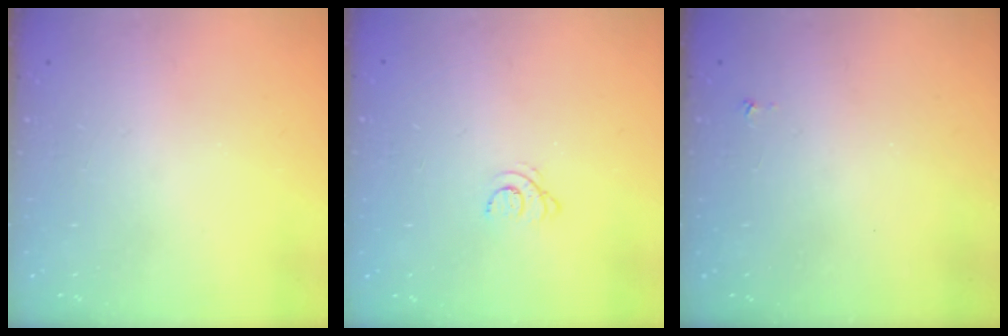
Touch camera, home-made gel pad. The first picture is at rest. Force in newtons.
{"total": 3.8, "press": 3.8, "slide": 0.4}
{"total": 2.9, "press": 2.9, "slide": 0.4}